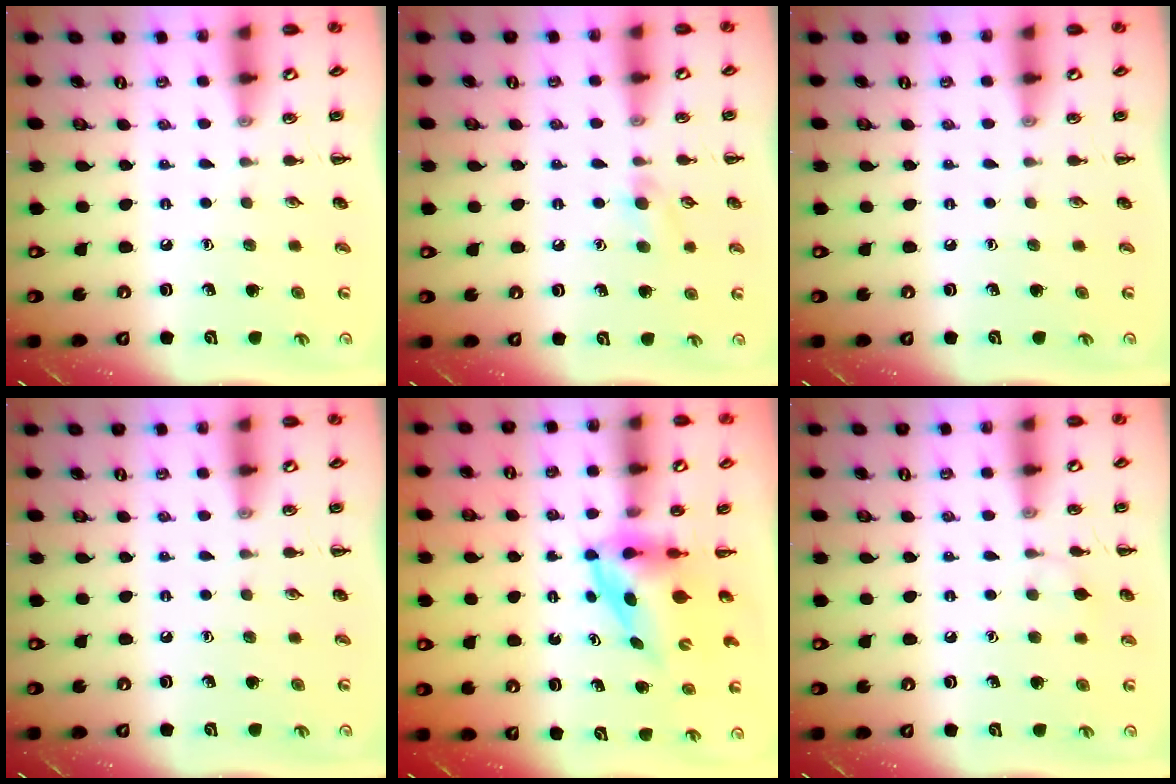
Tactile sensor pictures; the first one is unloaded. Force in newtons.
{"total": 6.1, "press": 5.7, "slide": 2.0}
{"total": 0.0}
{"total": 0.0}
{"total": 3.7, "press": 3.7, "slide": 0.6}
{"total": 5.5, "press": 5.2, "slide": 1.7}